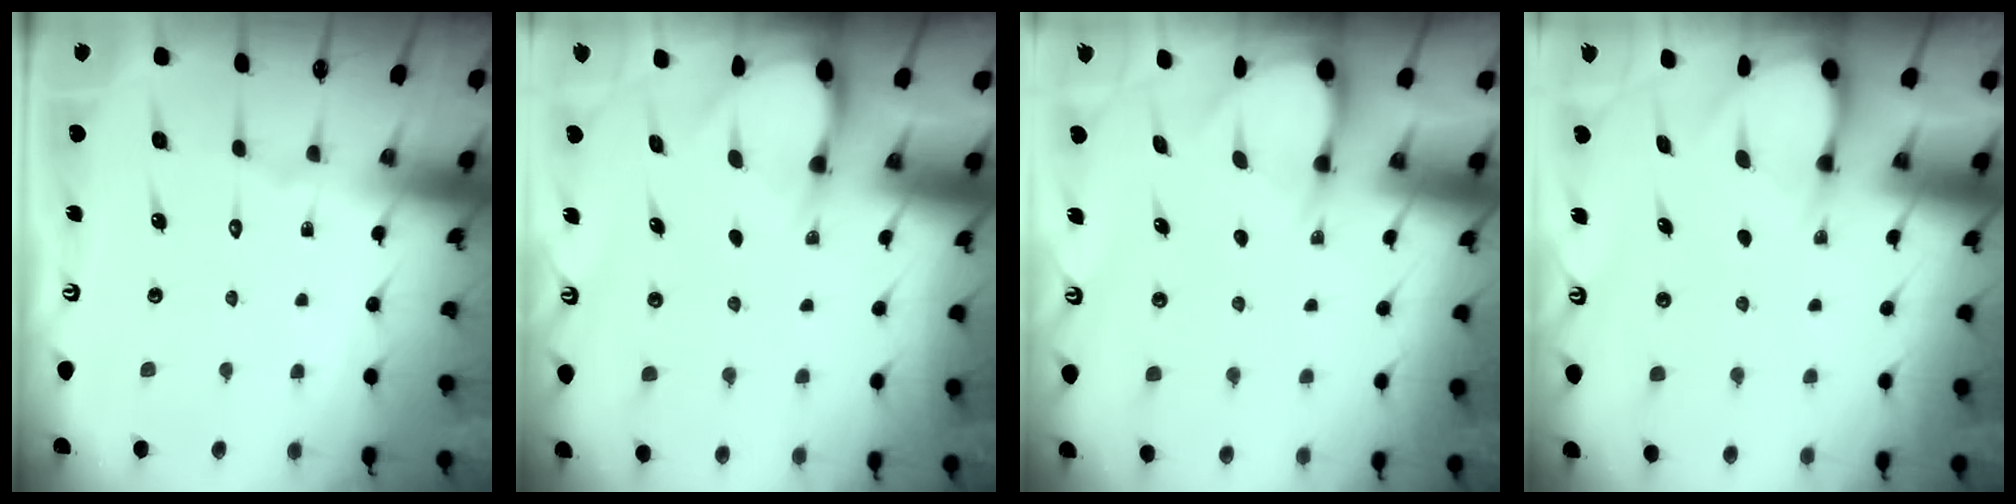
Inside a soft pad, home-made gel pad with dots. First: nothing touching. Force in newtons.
{"total": 2.9, "press": 2.9, "slide": 0.3}
{"total": 3.3, "press": 3.3, "slide": 0.4}
{"total": 3.2, "press": 3.2, "slide": 0.5}